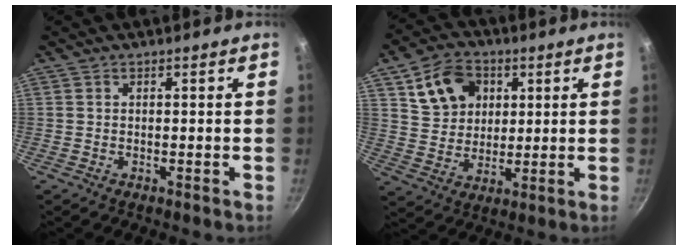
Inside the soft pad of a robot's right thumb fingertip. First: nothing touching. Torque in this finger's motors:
{"motor_torque": [-1.00, 1.19, -0.06, 0.11, 0.19]}